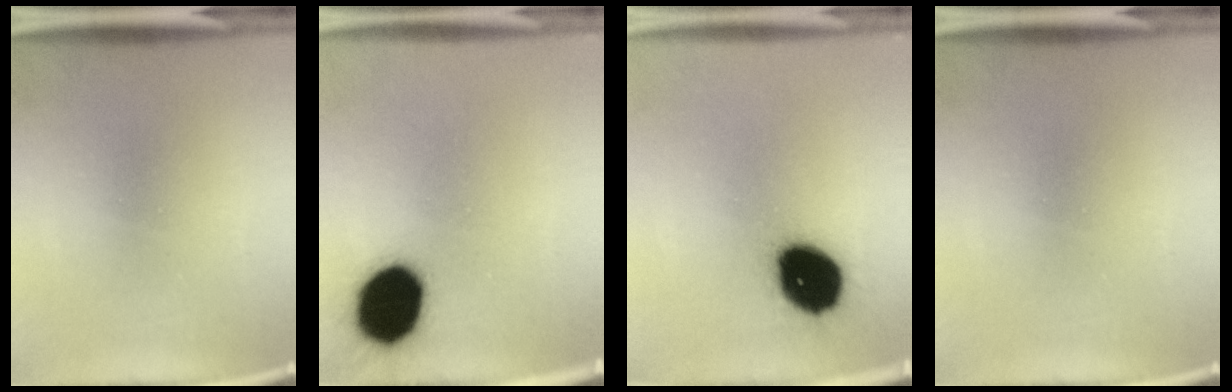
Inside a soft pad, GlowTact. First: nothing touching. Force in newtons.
{"total": 17.7}
{"total": 16.4}
{"total": 0.0}